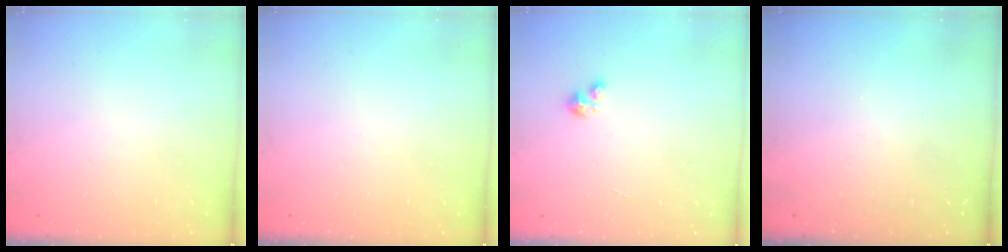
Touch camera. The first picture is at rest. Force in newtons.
{"total": 0.0}
{"total": 2.0, "press": 2.0, "slide": 0.2}
{"total": 0.0}